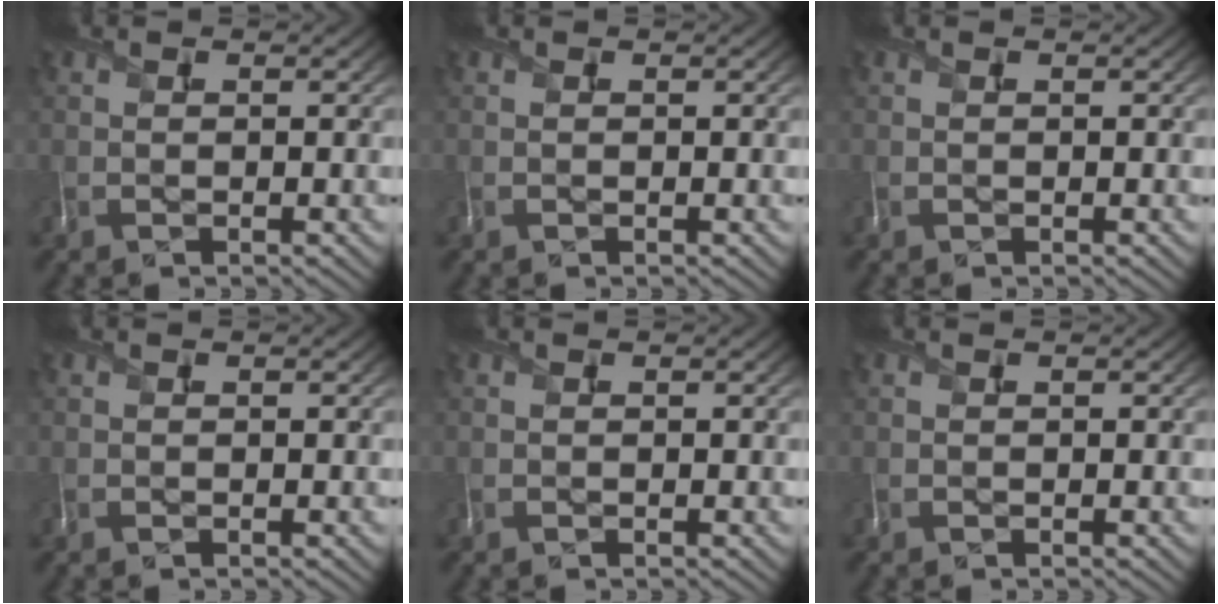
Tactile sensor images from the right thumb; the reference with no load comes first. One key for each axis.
{"total": 0.0}
{"total": 0.0}
{"total": 0.0}
{"total": 0.0}
{"total": 0.0}